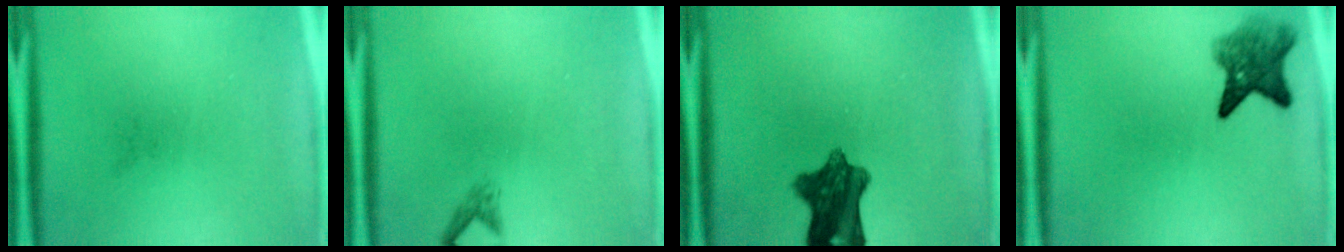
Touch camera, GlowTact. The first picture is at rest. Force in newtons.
{"total": 1.0}
{"total": 9.3}
{"total": 5.5}